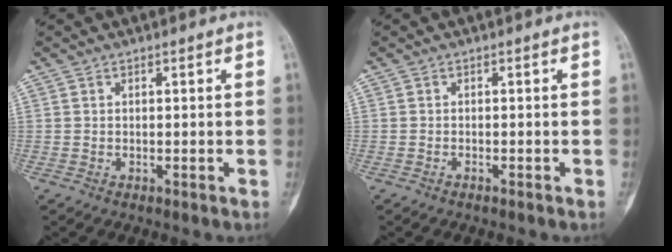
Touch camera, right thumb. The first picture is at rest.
{"total": 0.6, "force": [-0.5, 0.1, 0.3], "torque": [-0.012, 0.004, -0.006]}